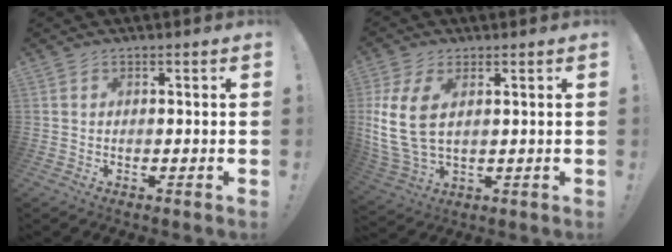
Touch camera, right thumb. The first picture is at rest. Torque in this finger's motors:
{"motor_torque": [1.66, 2.48, 1.11, 0.09, 0.15]}